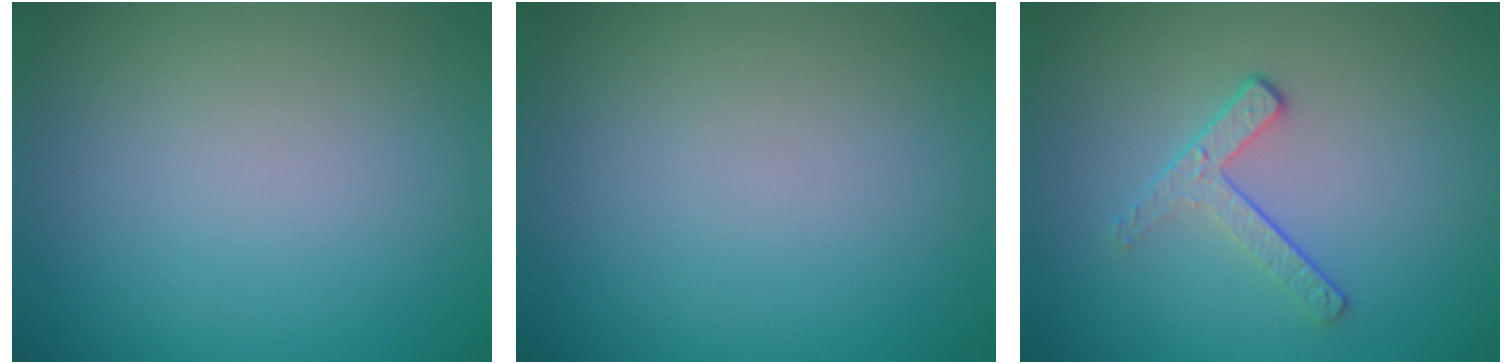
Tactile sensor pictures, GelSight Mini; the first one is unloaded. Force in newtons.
{"total": 0.0}
{"total": 2.0, "press": 1.4, "slide": 1.5}